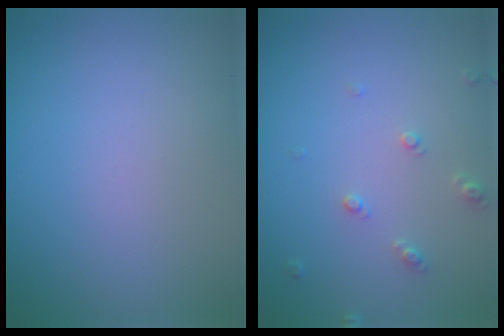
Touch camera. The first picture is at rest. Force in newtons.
{"total": 1.3, "press": 1.2, "slide": 0.3}